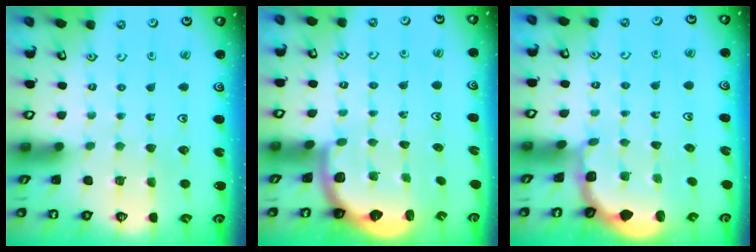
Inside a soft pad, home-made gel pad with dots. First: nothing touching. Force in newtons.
{"total": 2.3, "press": 1.9, "slide": 1.3}
{"total": 1.4, "press": 1.3, "slide": 0.3}